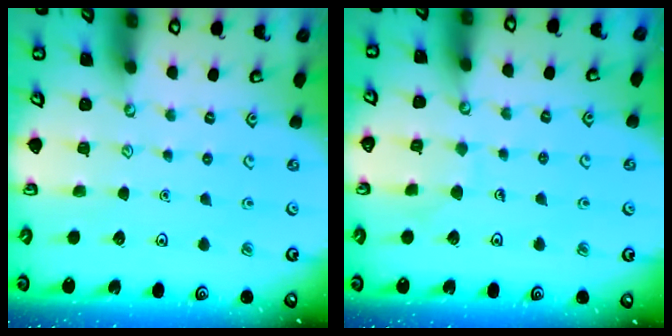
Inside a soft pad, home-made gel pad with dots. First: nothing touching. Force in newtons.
{"total": 4.3, "press": 4.3, "slide": 0.3}